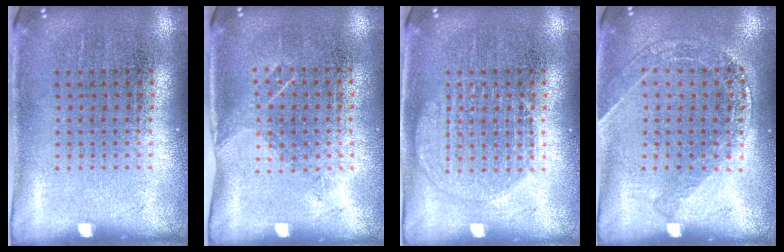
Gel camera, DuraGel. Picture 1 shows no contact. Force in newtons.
{"total": 1.2, "press": 0.9, "slide": 0.7}
{"total": 1.9, "press": 1.9, "slide": 0.3}
{"total": 1.4, "press": 1.3, "slide": 0.3}